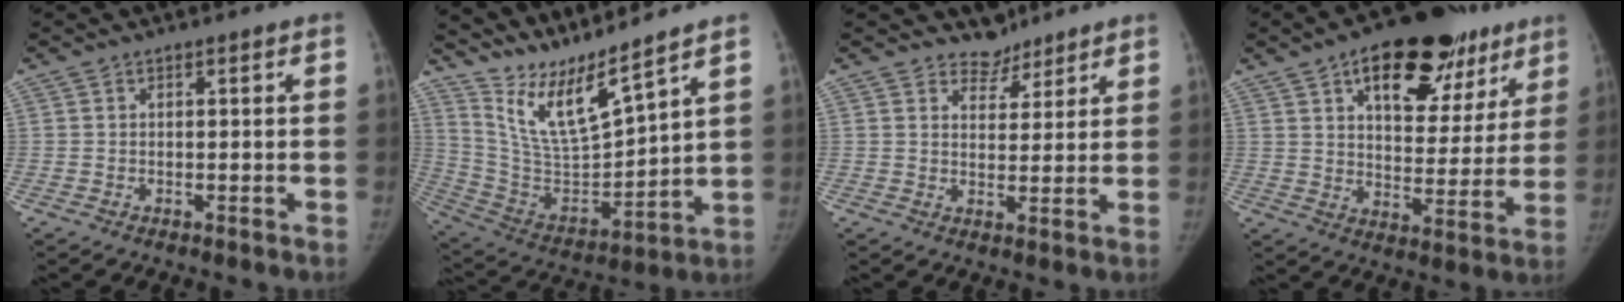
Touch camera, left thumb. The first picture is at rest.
{"total": 13.7, "force": [11.8, 0.6, 6.9], "torque": [-0.121, -0.080, 0.245]}
{"total": 4.3, "force": [3.6, 2.3, -0.3], "torque": [0.034, -0.029, 0.056]}
{"total": 23.2, "force": [12.7, 12.1, 15.2], "torque": [-0.164, -0.014, 0.183]}